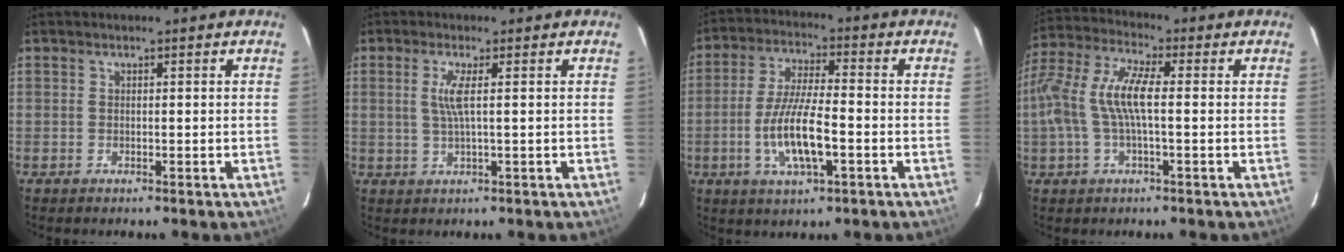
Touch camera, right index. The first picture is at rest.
{"total": 3.4, "force": [0.6, -0.2, 3.3], "torque": [-0.067, -0.002, 0.013]}
{"total": 11.1, "force": [-3.3, 2.7, 10.2], "torque": [-0.203, -0.007, -0.060]}
{"total": 11.9, "force": [-0.5, 3.2, 11.5], "torque": [-0.230, 0.009, -0.012]}